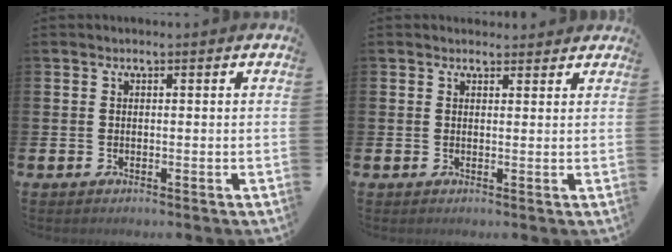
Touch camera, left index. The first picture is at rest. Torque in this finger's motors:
{"motor_torque": [0.95, -1.02, -0.07, 0.00]}